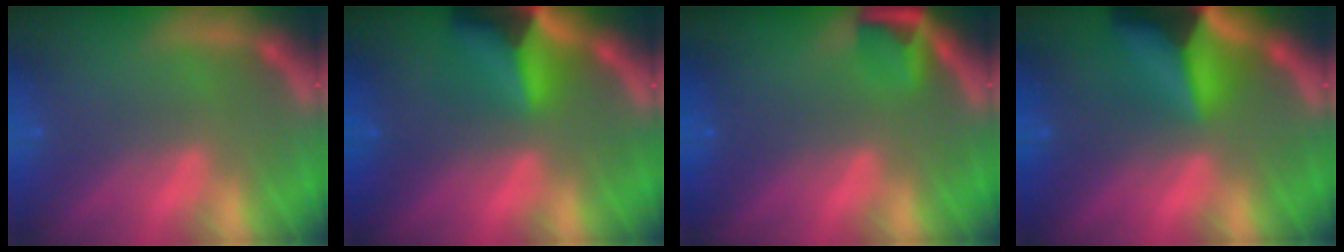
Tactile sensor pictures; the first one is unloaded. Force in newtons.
{"total": 7.4}
{"total": 2.9}
{"total": 9.9}